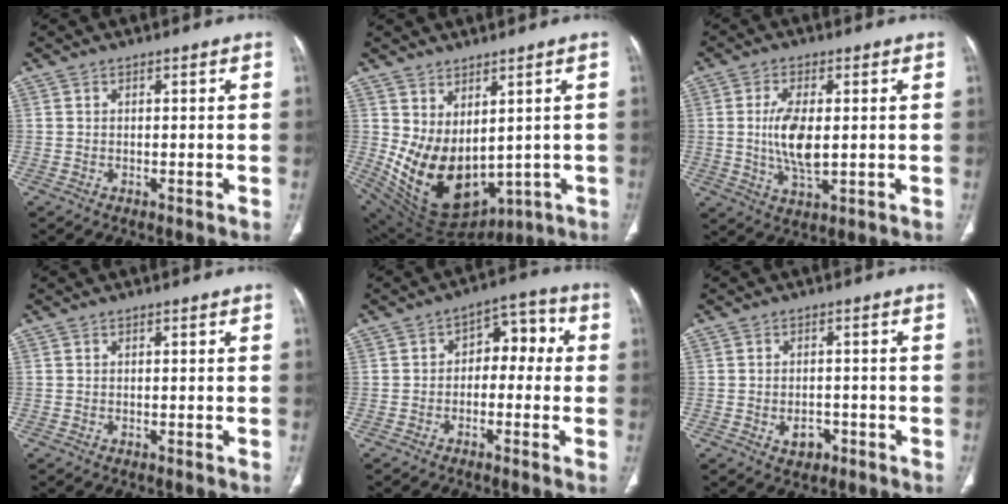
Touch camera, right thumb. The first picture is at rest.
{"total": 15.8, "force": [0.5, 10.0, 12.1], "torque": [-0.194, -0.028, 0.056]}
{"total": 8.6, "force": [0.3, 3.8, 7.8], "torque": [-0.156, -0.012, 0.010]}
{"total": 0.0}
{"total": 7.6, "force": [-0.4, 5.1, 5.6], "torque": [-0.040, 0.042, -0.018]}
{"total": 3.3, "force": [-1.4, 2.4, 1.9], "torque": [-0.018, 0.008, -0.013]}